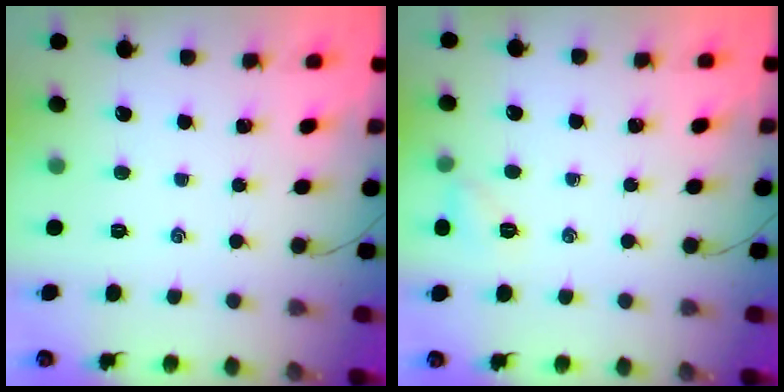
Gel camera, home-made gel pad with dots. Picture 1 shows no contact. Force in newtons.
{"total": 5.4, "press": 5.1, "slide": 1.5}